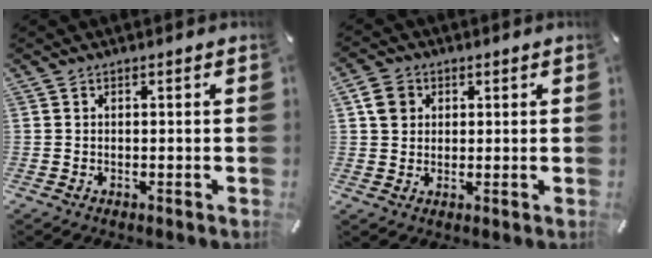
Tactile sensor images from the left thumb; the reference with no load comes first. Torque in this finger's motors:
{"motor_torque": [0.57, 0.77, 0.04, -0.12, 0.01]}